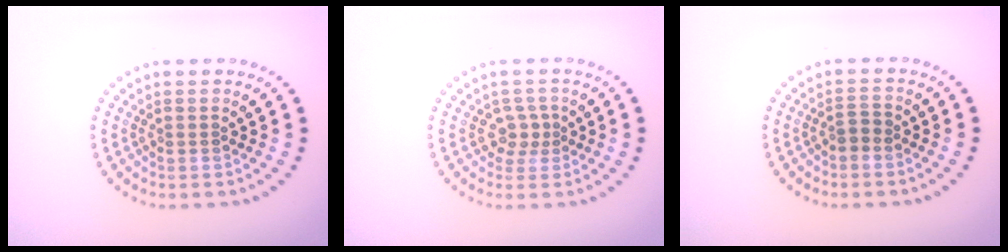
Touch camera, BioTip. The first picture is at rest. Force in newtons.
{"total": 1.7, "press": 1.3, "slide": 1.1}
{"total": 1.2, "press": 0.9, "slide": 0.8}